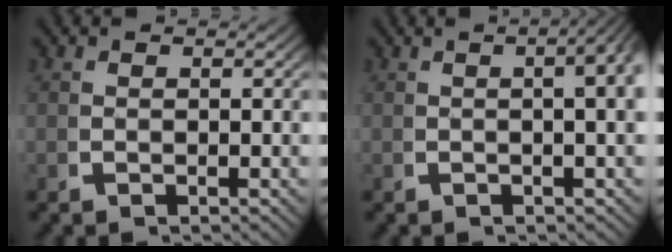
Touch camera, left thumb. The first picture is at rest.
{"total": 7.4, "force": [2.3, 3.7, 5.9], "torque": [-0.044, 0.041, 0.008]}